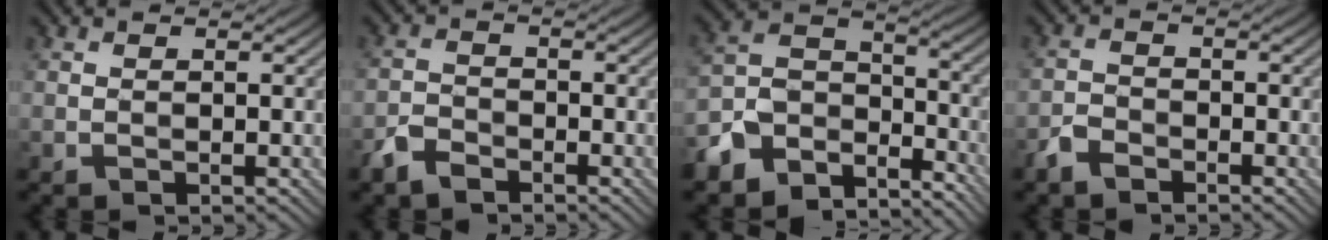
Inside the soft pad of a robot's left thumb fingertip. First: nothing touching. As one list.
[{"total": 3.5, "force": [-2.7, 1.6, 1.4], "torque": [-0.032, -0.004, -0.065]}, {"total": 10.7, "force": [-8.2, 5.9, 3.7], "torque": [-0.080, -0.011, -0.162]}, {"total": 2.8, "force": [-2.3, 1.3, 1.1], "torque": [-0.023, -0.002, -0.055]}]